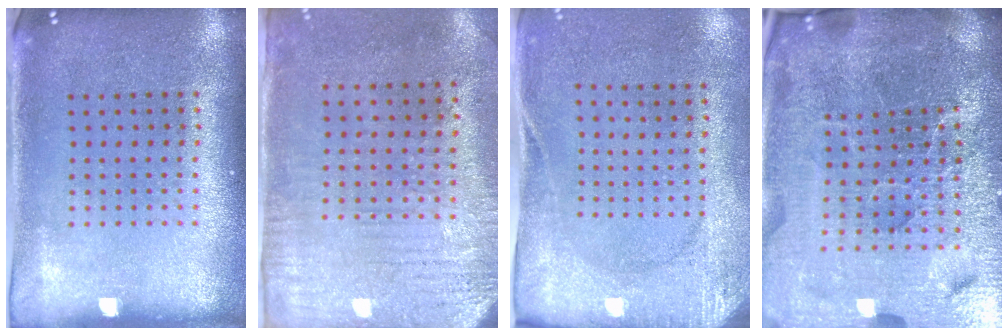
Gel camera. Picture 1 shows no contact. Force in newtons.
{"total": 3.1, "press": 2.5, "slide": 1.8}
{"total": 2.7, "press": 2.1, "slide": 1.7}
{"total": 6.9, "press": 6.0, "slide": 3.4}